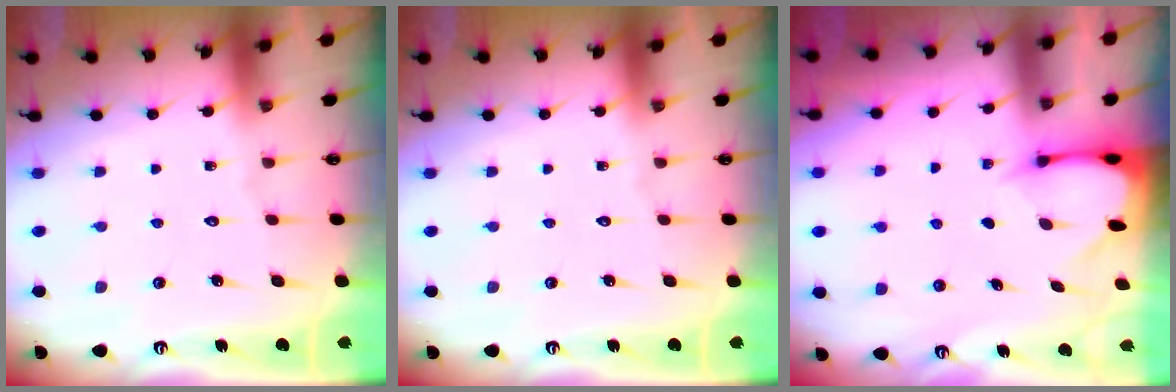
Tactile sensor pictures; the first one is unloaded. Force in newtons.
{"total": 0.0}
{"total": 2.6, "press": 2.5, "slide": 0.3}